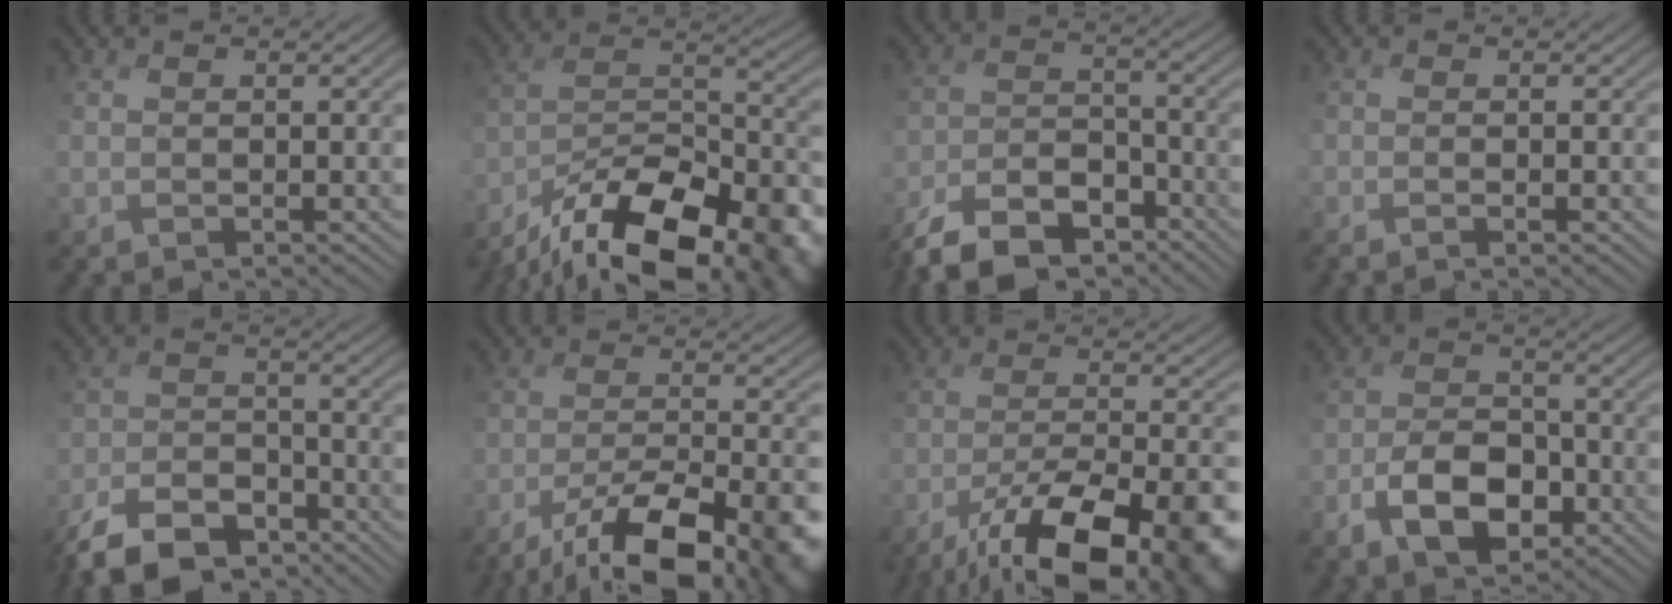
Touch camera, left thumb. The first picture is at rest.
{"total": 19.4, "force": [-15.1, 6.6, 10.3], "torque": [-0.189, -0.048, -0.232]}
{"total": 11.7, "force": [-9.2, 4.8, 5.3], "torque": [-0.115, -0.012, -0.173]}
{"total": 0.8, "force": [-0.5, -0.4, 0.5], "torque": [-0.008, 0.002, -0.011]}
{"total": 10.2, "force": [-8.1, 4.2, 4.7], "torque": [-0.101, -0.011, -0.156]}
{"total": 15.3, "force": [-10.7, 4.3, 10.0], "torque": [-0.172, -0.034, -0.158]}
{"total": 17.8, "force": [-12.3, 5.1, 11.8], "torque": [-0.182, -0.043, -0.186]}
{"total": 7.7, "force": [-3.9, 4.2, 5.2], "torque": [-0.099, 0.001, -0.080]}